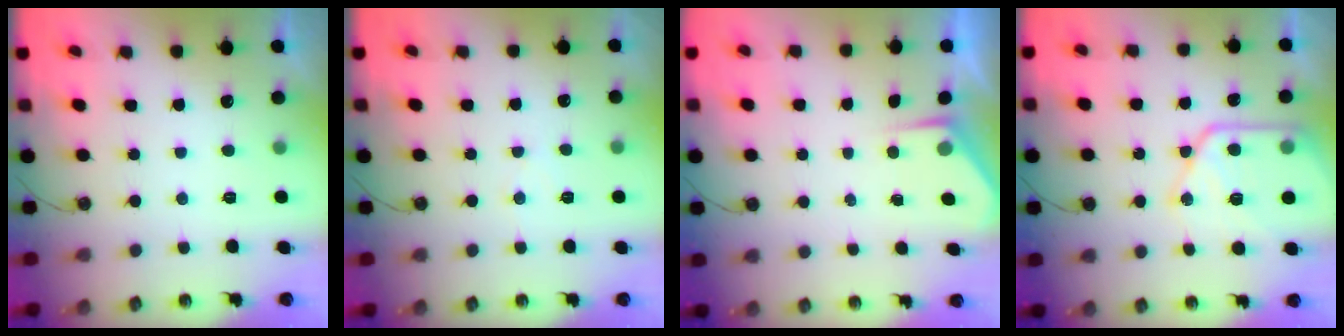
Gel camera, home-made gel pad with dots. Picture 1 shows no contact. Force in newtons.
{"total": 4.3, "press": 4.3, "slide": 0.5}
{"total": 2.7, "press": 2.7, "slide": 0.3}
{"total": 16.0, "press": 16.0, "slide": 1.5}